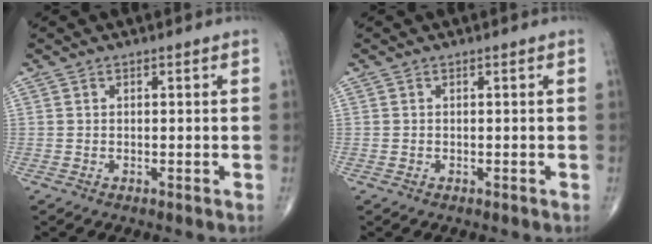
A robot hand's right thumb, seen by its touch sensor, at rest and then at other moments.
{"total": 0.0}